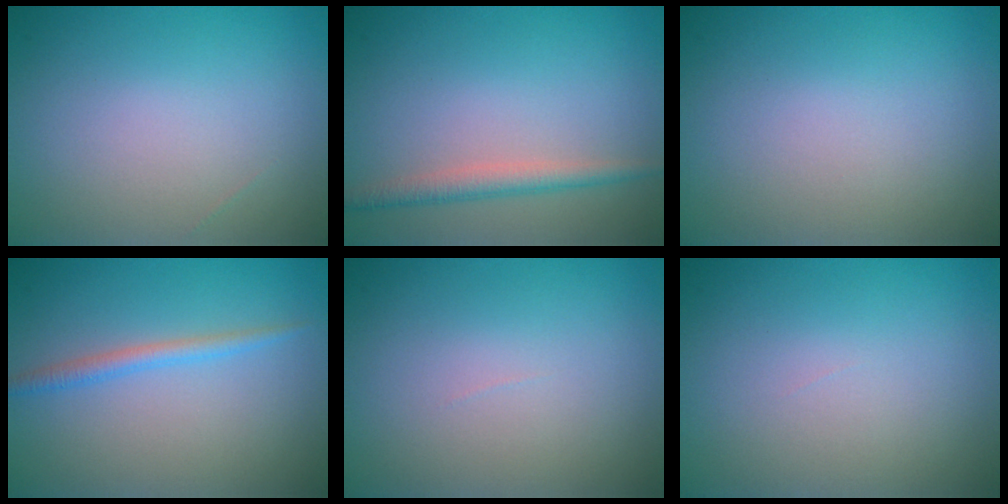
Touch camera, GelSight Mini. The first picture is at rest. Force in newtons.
{"total": 2.2, "press": 2.2, "slide": 0.0}
{"total": 0.0}
{"total": 1.7, "press": 1.7, "slide": 0.1}
{"total": 0.0}
{"total": 0.0}